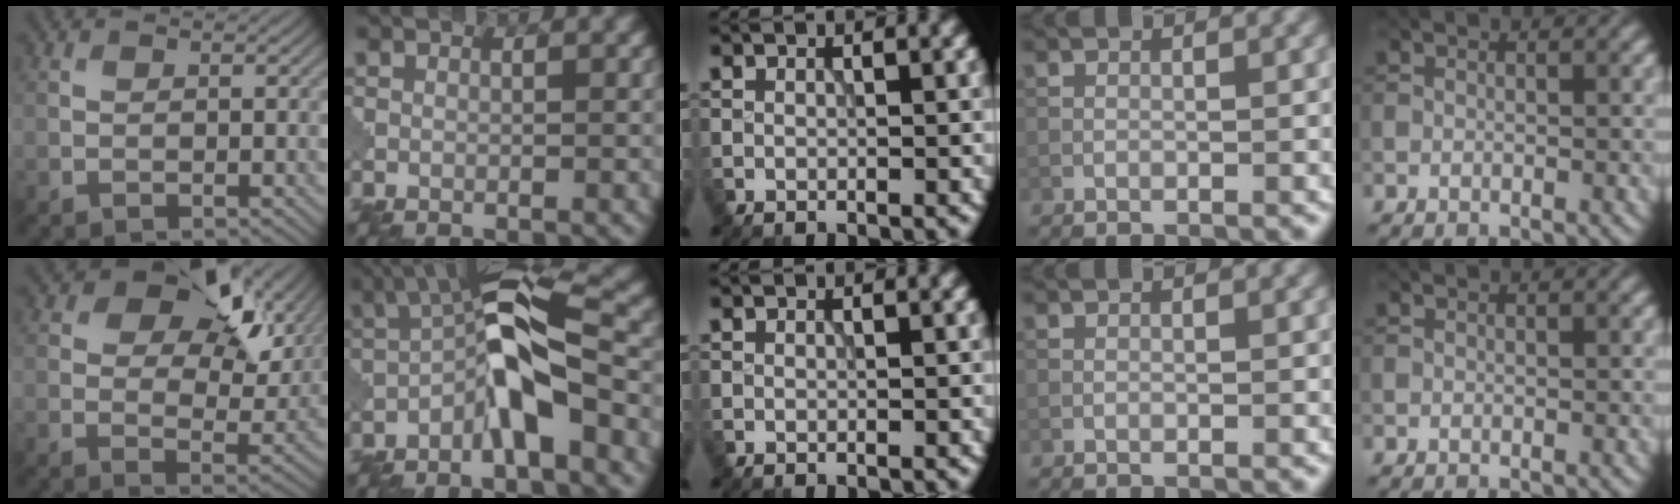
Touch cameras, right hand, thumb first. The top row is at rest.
{"thumb": {"total": 15.1, "force": [8.2, 8.4, 9.5], "torque": [-0.142, 0.003, 0.120]}, "index": {"total": 8.0, "force": [-2.4, 2.2, 7.3], "torque": [-0.119, 0.026, -0.057]}}